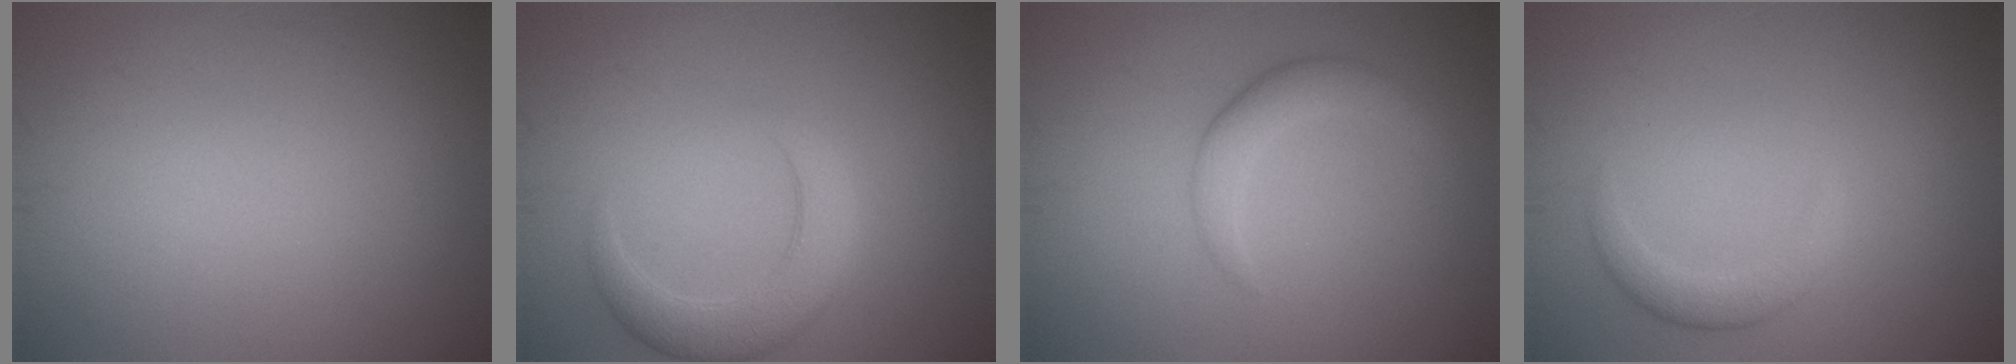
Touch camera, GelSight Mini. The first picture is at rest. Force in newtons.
{"total": 4.1, "press": 4.1, "slide": 0.6}
{"total": 2.5, "press": 2.5, "slide": 0.0}
{"total": 2.0, "press": 2.0, "slide": 0.1}